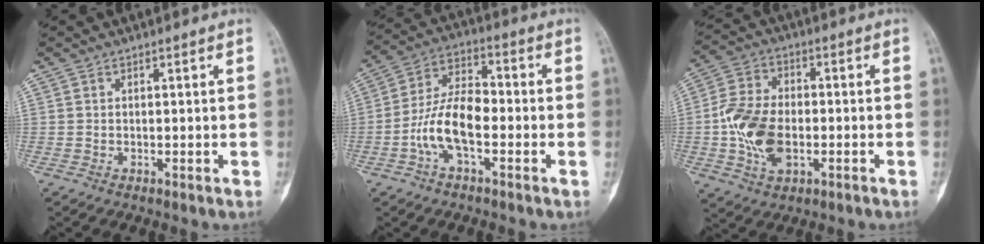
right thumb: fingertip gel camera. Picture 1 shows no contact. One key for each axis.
{"total": 10.8, "fx": -3.0, "fy": 4.9, "fz": 9.2, "tx": -0.177, "ty": 0.039, "tz": -0.062}
{"total": 12.1, "fx": -2.2, "fy": 7.2, "fz": 9.4, "tx": -0.181, "ty": 0.015, "tz": -0.042}